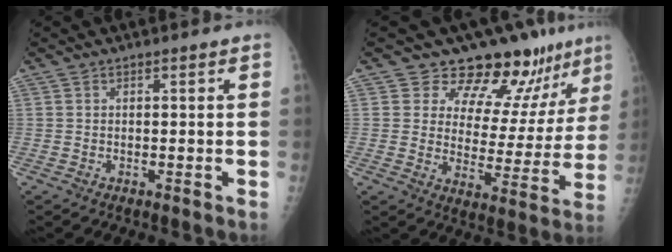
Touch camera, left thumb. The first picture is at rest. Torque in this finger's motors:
{"motor_torque": [0.13, 0.19, -0.25, -0.44, 0.03]}